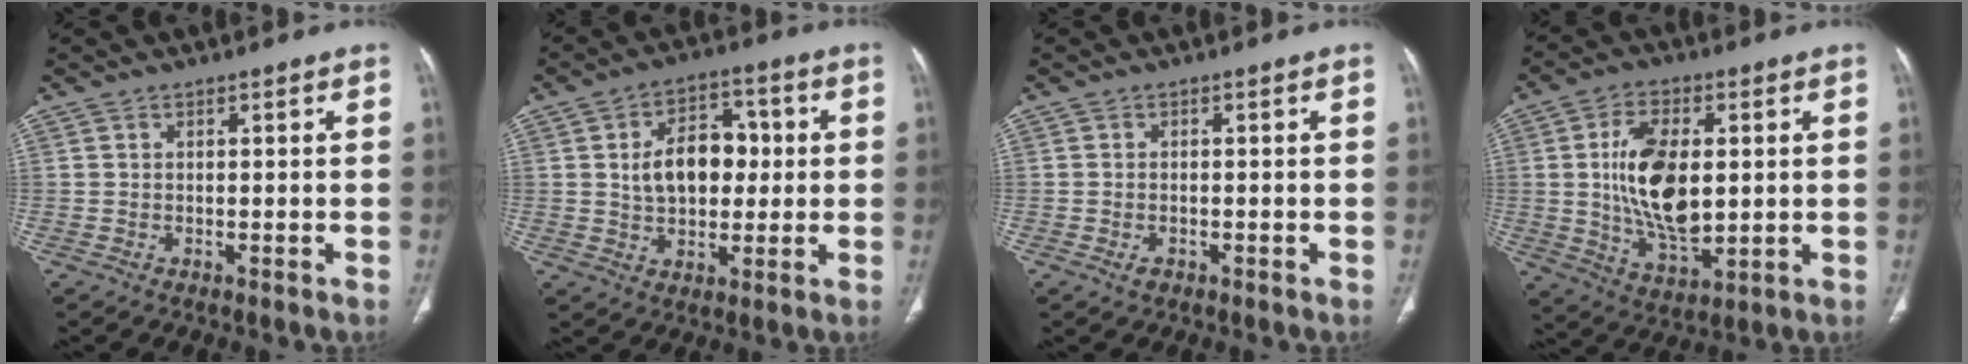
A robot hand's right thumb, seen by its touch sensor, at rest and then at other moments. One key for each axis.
{"total": 11.7, "fx": 1.2, "fy": 7.7, "fz": 8.7, "tx": -0.107, "ty": 0.016, "tz": 0.022}
{"total": 1.4, "fx": -0.7, "fy": 0.9, "fz": 0.9, "tx": -0.017, "ty": 0.004, "tz": -0.009}
{"total": 15.4, "fx": 1.4, "fy": 8.2, "fz": 12.9, "tx": -0.222, "ty": -0.013, "tz": 0.033}